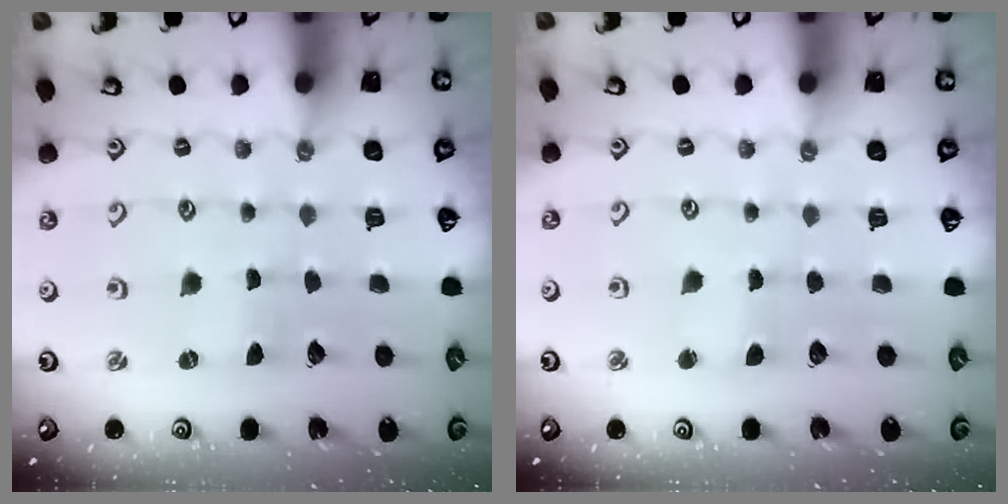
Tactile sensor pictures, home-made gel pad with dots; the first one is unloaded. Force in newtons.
{"total": 2.9, "press": 2.9, "slide": 0.3}